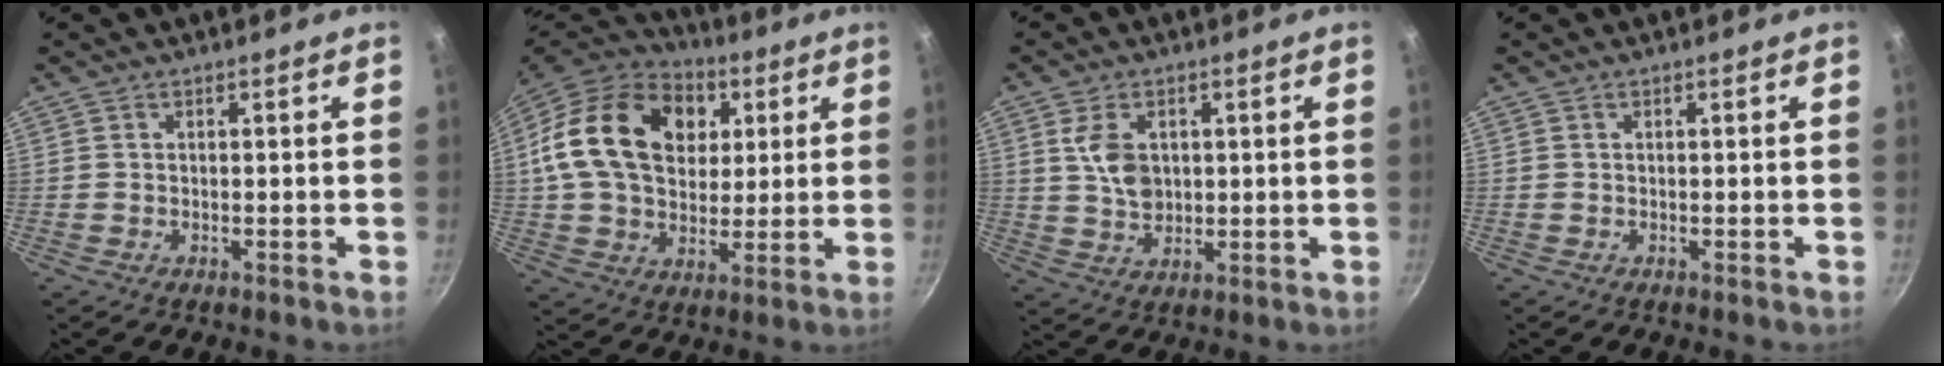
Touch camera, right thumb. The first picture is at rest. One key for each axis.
{"total": 24.1, "fx": 6.1, "fy": 17.3, "fz": 15.7, "tx": -0.253, "ty": 0.009, "tz": 0.097}
{"total": 7.1, "fx": 1.7, "fy": 4.7, "fz": 5.0, "tx": -0.080, "ty": -0.008, "tz": 0.036}
{"total": 0.0}